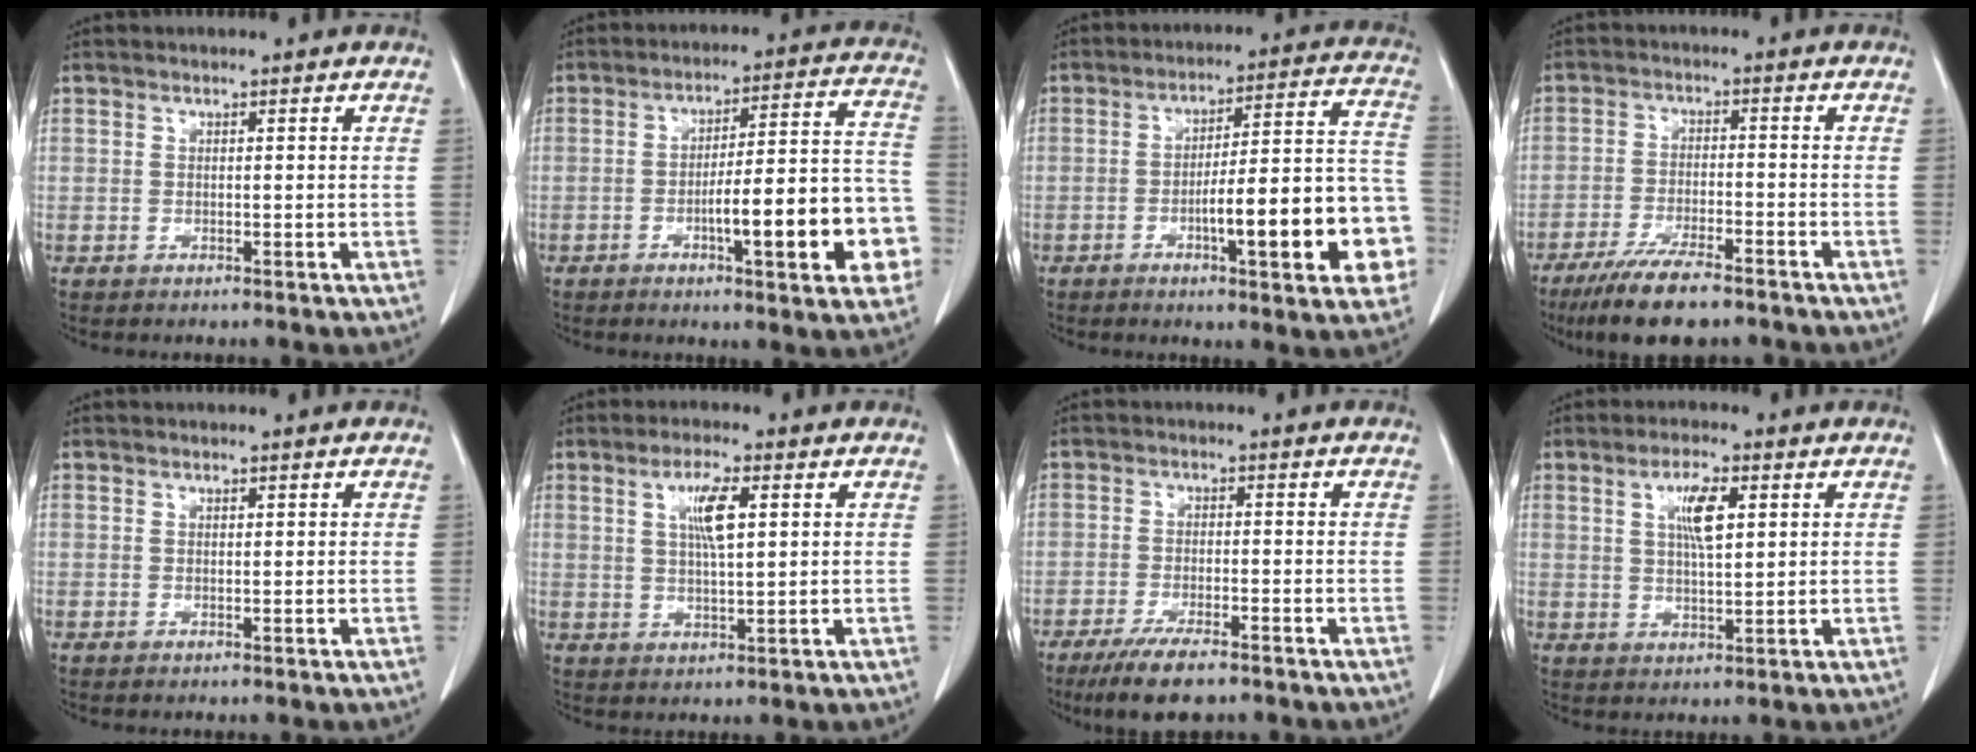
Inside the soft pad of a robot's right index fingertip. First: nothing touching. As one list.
[{"total": 16.3, "force": [-5.3, 2.6, 15.2], "torque": [-0.172, 0.029, -0.068]}, {"total": 17.9, "force": [-5.8, 2.8, 16.8], "torque": [-0.170, 0.033, -0.072]}, {"total": 10.3, "force": [-7.9, 1.8, 6.3], "torque": [-0.109, -0.022, -0.130]}, {"total": 0.0}, {"total": 5.5, "force": [1.7, 0.8, 5.2], "torque": [-0.097, 0.000, 0.032]}, {"total": 7.8, "force": [-5.9, 1.5, 4.9], "torque": [-0.084, -0.017, -0.095]}, {"total": 5.6, "force": [1.9, 1.2, 5.1], "torque": [-0.096, 0.002, 0.036]}]